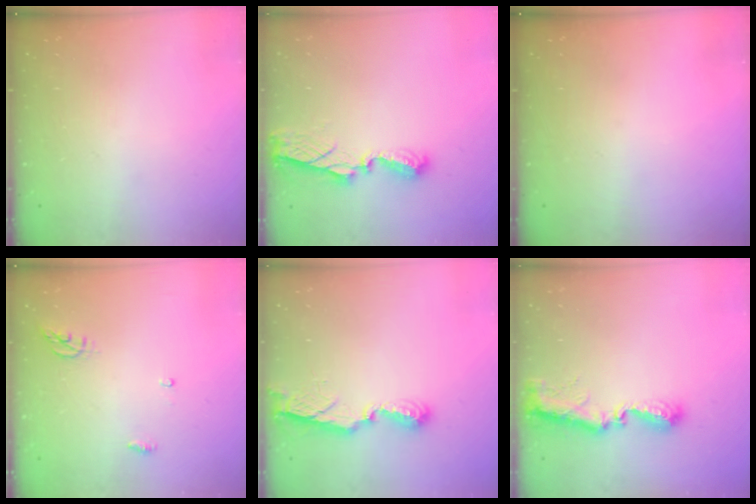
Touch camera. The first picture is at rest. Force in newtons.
{"total": 7.5, "press": 7.5, "slide": 0.5}
{"total": 0.0}
{"total": 4.0, "press": 3.9, "slide": 0.4}
{"total": 7.2, "press": 7.2, "slide": 0.2}
{"total": 9.2, "press": 9.2, "slide": 0.4}